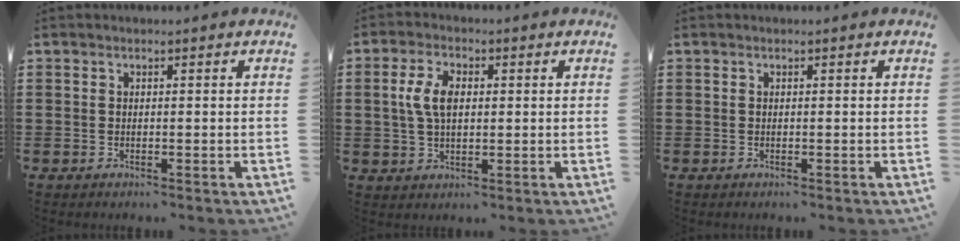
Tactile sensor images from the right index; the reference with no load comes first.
{"total": 5.6, "force": [0.8, 3.2, 4.5], "torque": [-0.104, 0.012, 0.009]}
{"total": 0.0}